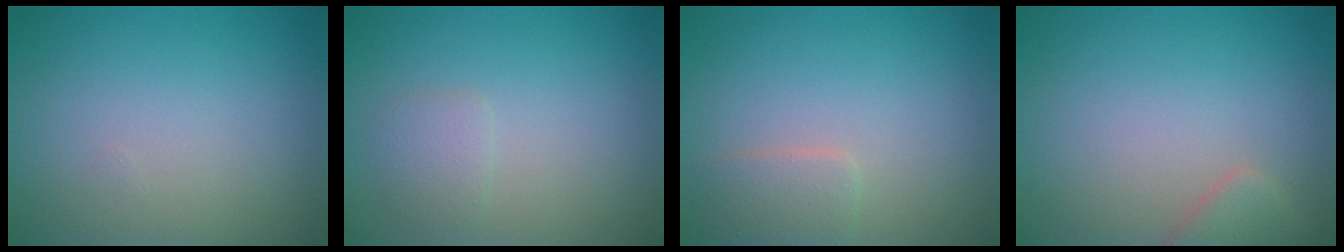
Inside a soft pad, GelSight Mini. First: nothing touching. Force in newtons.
{"total": 1.3, "press": 1.3, "slide": 0.1}
{"total": 2.0, "press": 2.0, "slide": 0.0}
{"total": 2.0, "press": 2.0, "slide": 0.2}